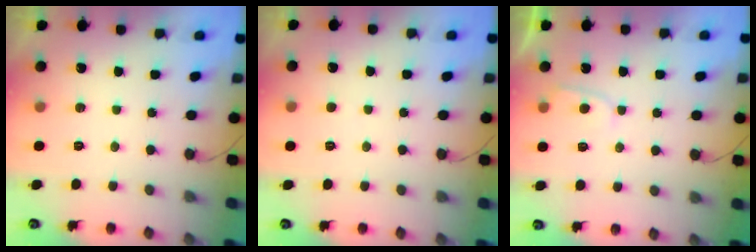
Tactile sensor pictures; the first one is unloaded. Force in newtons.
{"total": 2.3, "press": 2.3, "slide": 0.2}
{"total": 2.9, "press": 2.9, "slide": 0.3}